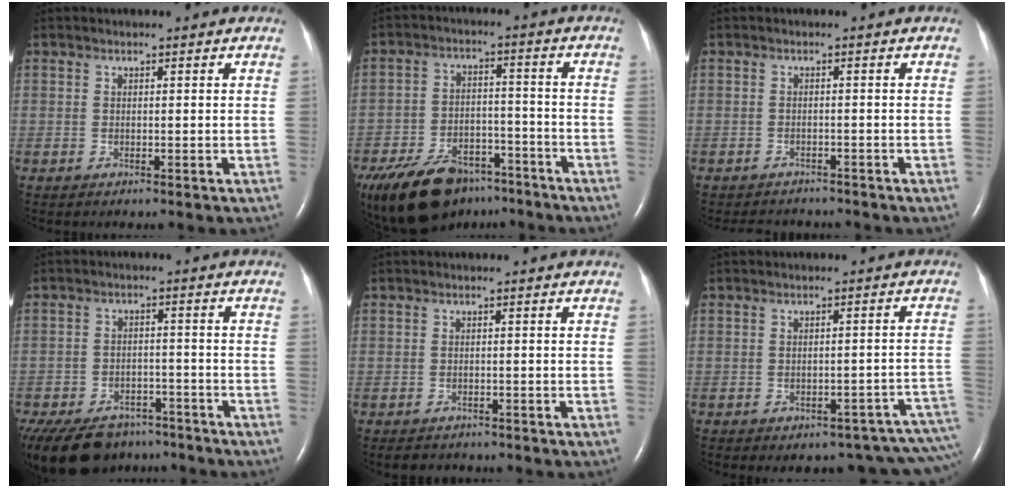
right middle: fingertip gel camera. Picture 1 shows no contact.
{"total": 15.2, "force": [-11.5, 7.3, 6.9], "torque": [-0.135, 0.007, -0.183]}
{"total": 5.1, "force": [-4.8, 1.6, 0.7], "torque": [-0.010, -0.005, -0.063]}
{"total": 18.1, "force": [-13.7, 9.7, 6.9], "torque": [-0.202, -0.017, -0.194]}
{"total": 3.8, "force": [-3.3, 1.6, 1.1], "torque": [-0.015, -0.004, -0.041]}
{"total": 11.4, "force": [-8.6, 5.0, 5.5], "torque": [-0.016, 0.045, -0.087]}